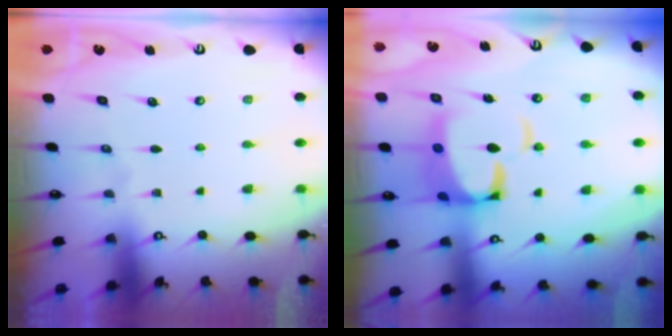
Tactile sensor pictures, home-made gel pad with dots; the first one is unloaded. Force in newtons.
{"total": 8.8, "press": 8.7, "slide": 1.4}